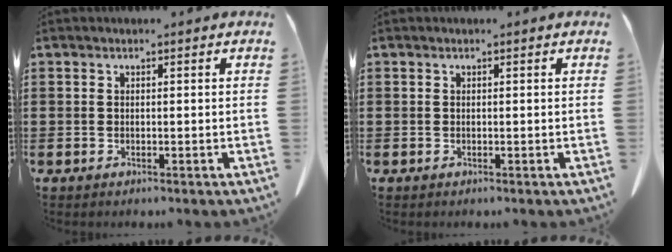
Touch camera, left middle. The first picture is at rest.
{"total": 0.0}